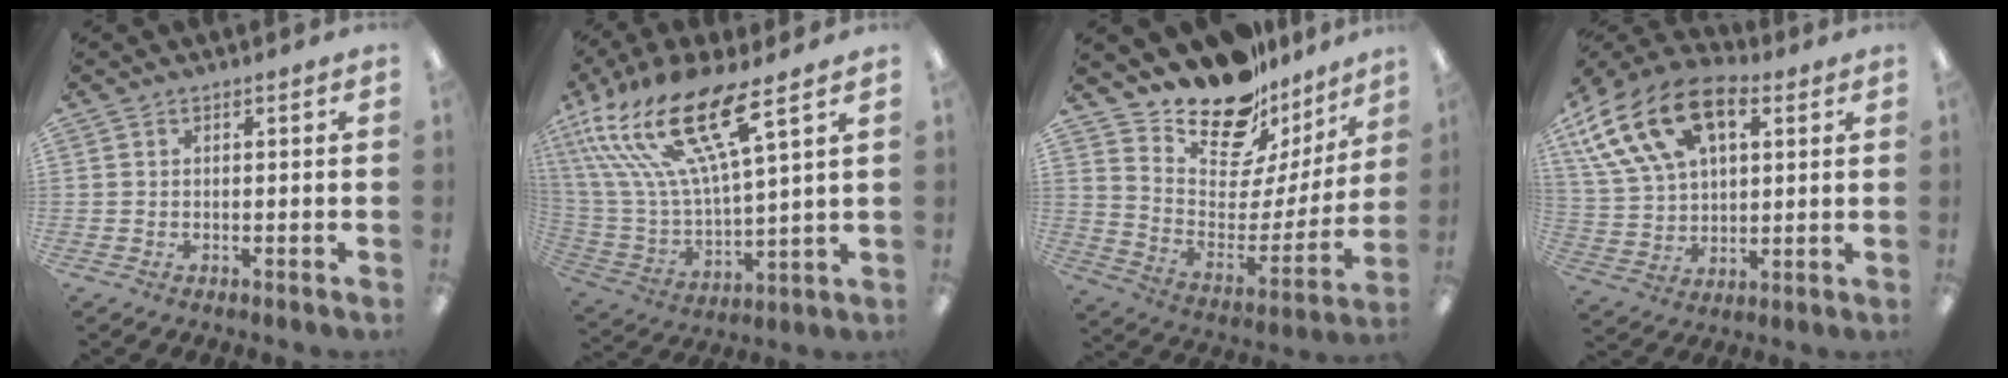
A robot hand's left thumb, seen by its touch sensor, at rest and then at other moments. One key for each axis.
{"total": 21.1, "fx": 12.8, "fy": 6.1, "fz": 15.6, "tx": -0.330, "ty": -0.069, "tz": 0.213}
{"total": 18.6, "fx": 16.0, "fy": 7.5, "fz": 5.8, "tx": -0.103, "ty": -0.134, "tz": 0.283}
{"total": 19.3, "fx": 9.6, "fy": 11.8, "fz": 11.9, "tx": -0.226, "ty": -0.028, "tz": 0.175}